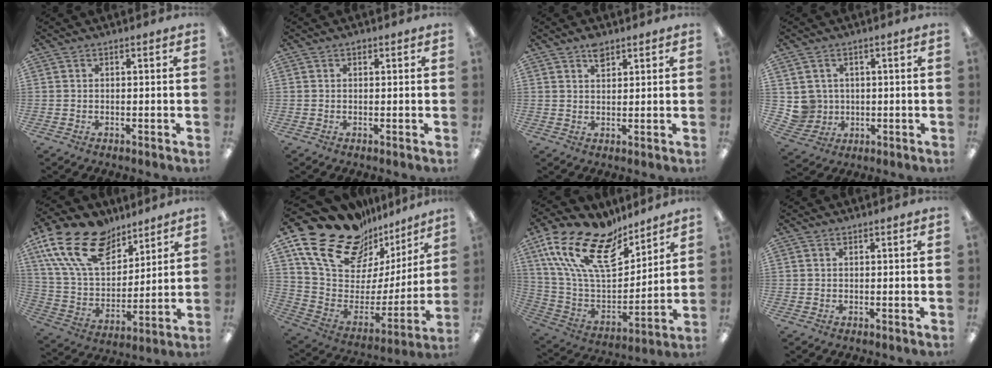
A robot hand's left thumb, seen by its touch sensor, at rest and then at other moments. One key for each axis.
{"total": 0.7, "fx": 0.5, "fy": 0.4, "fz": 0.3, "tx": 0.001, "ty": 0.000, "tz": 0.007}
{"total": 3.5, "fx": 2.4, "fy": 1.7, "fz": 1.8, "tx": -0.024, "ty": -0.007, "tz": 0.042}
{"total": 5.2, "fx": 1.4, "fy": 5.0, "fz": 0.2, "tx": -0.016, "ty": 0.003, "tz": 0.033}
{"total": 20.8, "fx": 12.5, "fy": 12.1, "fz": 11.4, "tx": -0.239, "ty": -0.057, "tz": 0.231}
{"total": 22.8, "fx": 16.8, "fy": 12.4, "fz": 9.3, "tx": -0.165, "ty": -0.118, "tz": 0.313}
{"total": 21.8, "fx": 13.4, "fy": 10.5, "fz": 13.6, "tx": -0.285, "ty": -0.076, "tz": 0.239}
{"total": 0.0}